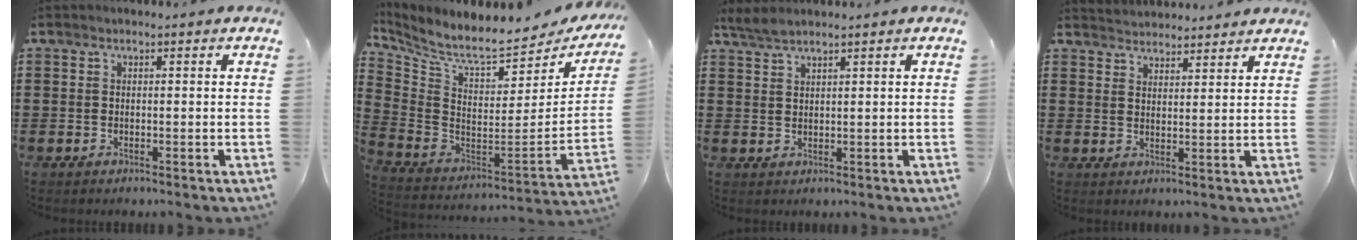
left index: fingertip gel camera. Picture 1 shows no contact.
{"total": 7.2, "force": [6.1, 1.1, 3.6], "torque": [-0.095, -0.065, 0.099]}
{"total": 1.8, "force": [1.7, 0.0, 0.8], "torque": [-0.020, 0.000, 0.032]}
{"total": 2.7, "force": [2.7, -0.1, -0.7], "torque": [0.005, -0.008, 0.051]}